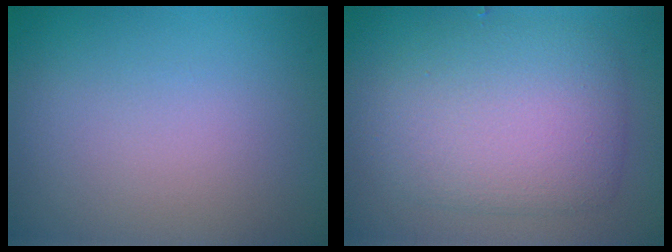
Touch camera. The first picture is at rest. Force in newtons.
{"total": 6.0, "press": 6.0, "slide": 0.1}